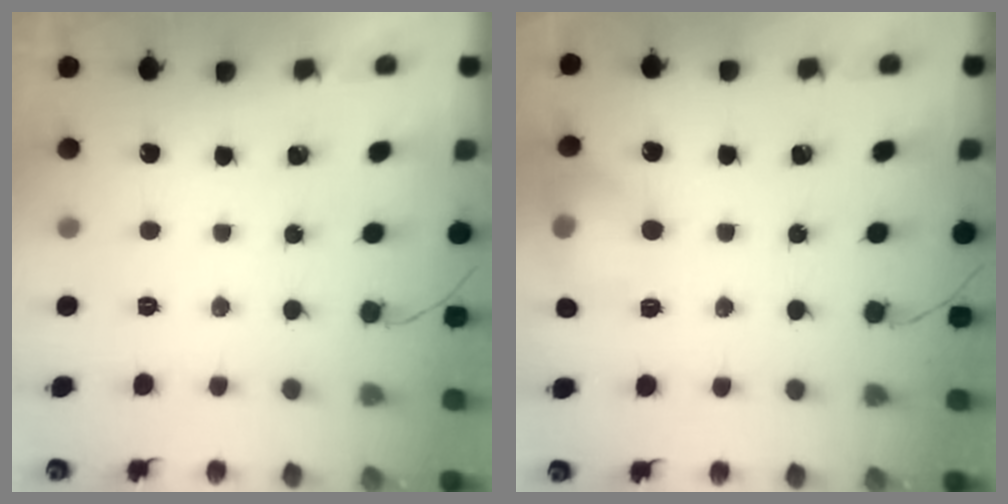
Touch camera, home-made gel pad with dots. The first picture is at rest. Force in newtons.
{"total": 12.4, "press": 12.2, "slide": 1.6}